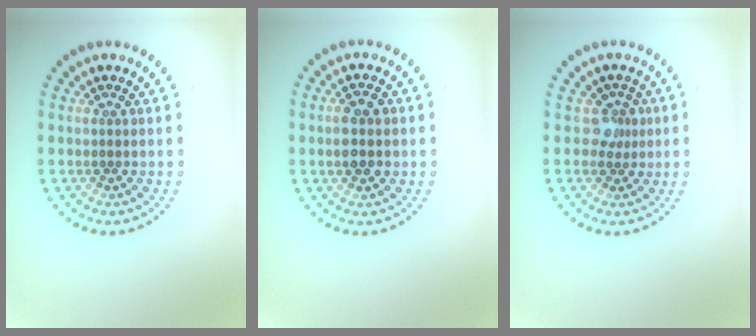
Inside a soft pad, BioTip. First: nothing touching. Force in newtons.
{"total": 3.0, "press": 3.0, "slide": 0.1}
{"total": 2.0, "press": 1.5, "slide": 1.3}